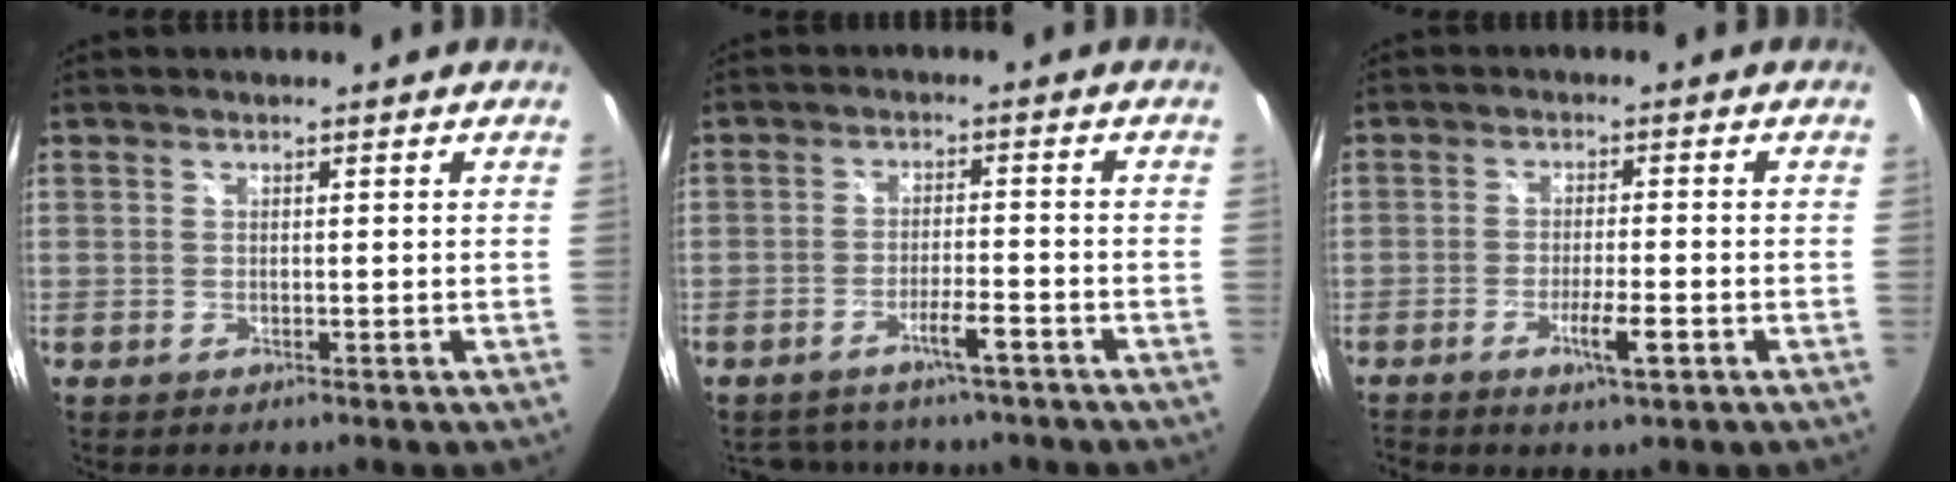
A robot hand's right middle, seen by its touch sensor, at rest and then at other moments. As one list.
[{"total": 6.6, "force": [-5.6, 1.8, 3.0], "torque": [-0.066, -0.001, -0.083]}, {"total": 4.7, "force": [-2.5, 0.4, 4.0], "torque": [-0.082, -0.008, -0.044]}]